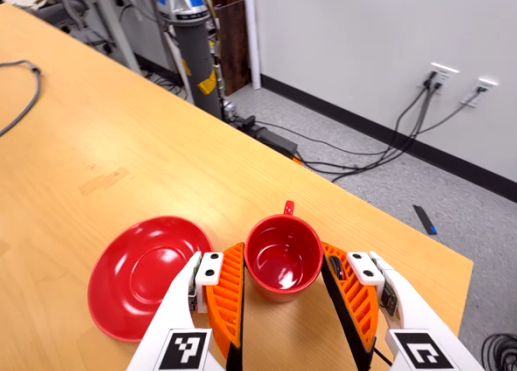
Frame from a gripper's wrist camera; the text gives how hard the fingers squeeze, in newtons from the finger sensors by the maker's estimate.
{"total": 4.2, "left": 2.2, "right": 6.2}